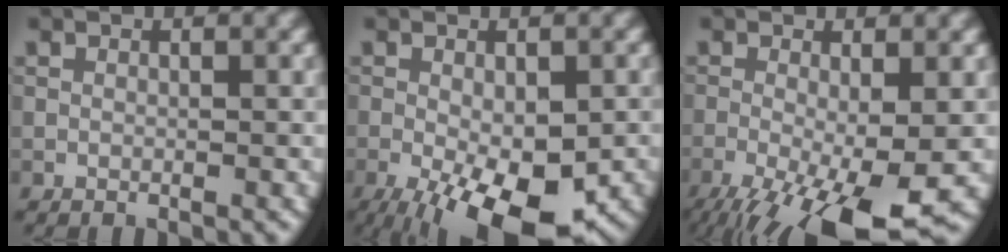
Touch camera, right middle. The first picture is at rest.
{"total": 10.6, "force": [-4.5, 4.2, 8.7], "torque": [-0.149, -0.028, -0.054]}
{"total": 10.2, "force": [-4.7, 2.8, 8.6], "torque": [-0.156, -0.027, -0.080]}